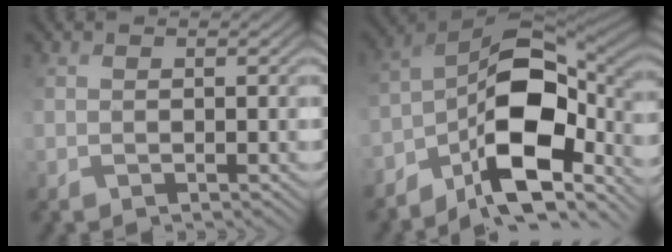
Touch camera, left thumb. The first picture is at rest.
{"total": 13.7, "force": [-6.6, 6.5, 10.1], "torque": [-0.185, -0.008, -0.128]}